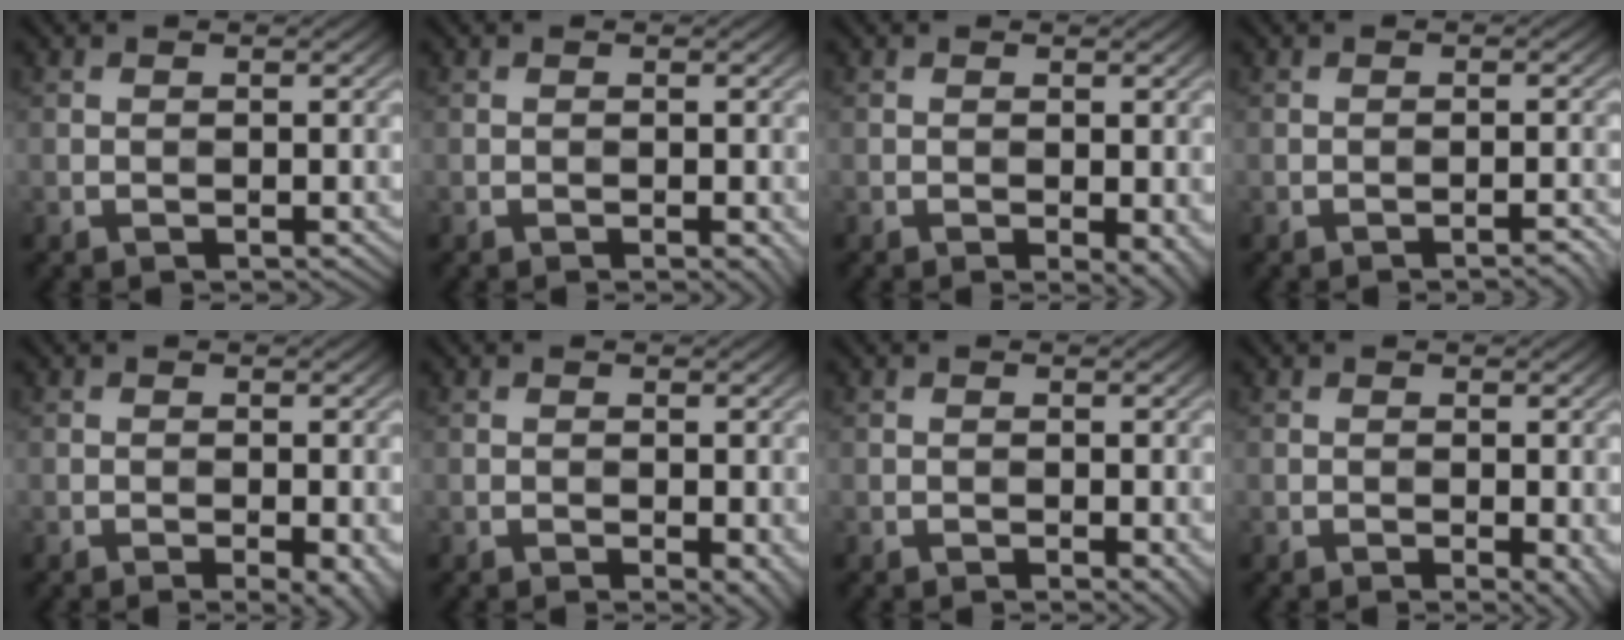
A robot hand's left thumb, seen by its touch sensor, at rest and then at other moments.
{"total": 0.8, "force": [-0.2, 0.1, 0.8], "torque": [-0.013, -0.005, -0.004]}
{"total": 2.5, "force": [-0.6, 1.0, 2.1], "torque": [-0.027, -0.006, -0.005]}
{"total": 1.3, "force": [-0.9, 0.1, 0.9], "torque": [-0.010, 0.006, -0.016]}
{"total": 2.6, "force": [-0.9, 0.5, 2.3], "torque": [-0.034, -0.004, -0.009]}
{"total": 2.0, "force": [-0.5, 0.9, 1.8], "torque": [-0.022, -0.007, -0.003]}
{"total": 1.3, "force": [-0.2, 0.5, 1.1], "torque": [-0.016, -0.008, -0.001]}
{"total": 2.0, "force": [-0.4, 0.6, 1.9], "torque": [-0.025, -0.008, -0.003]}